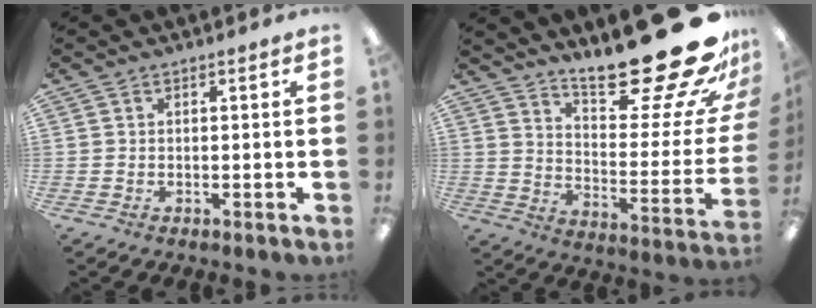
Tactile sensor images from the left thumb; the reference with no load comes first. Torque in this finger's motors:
{"motor_torque": [0.65, 0.43, 1.28, -1.50, 0.07]}